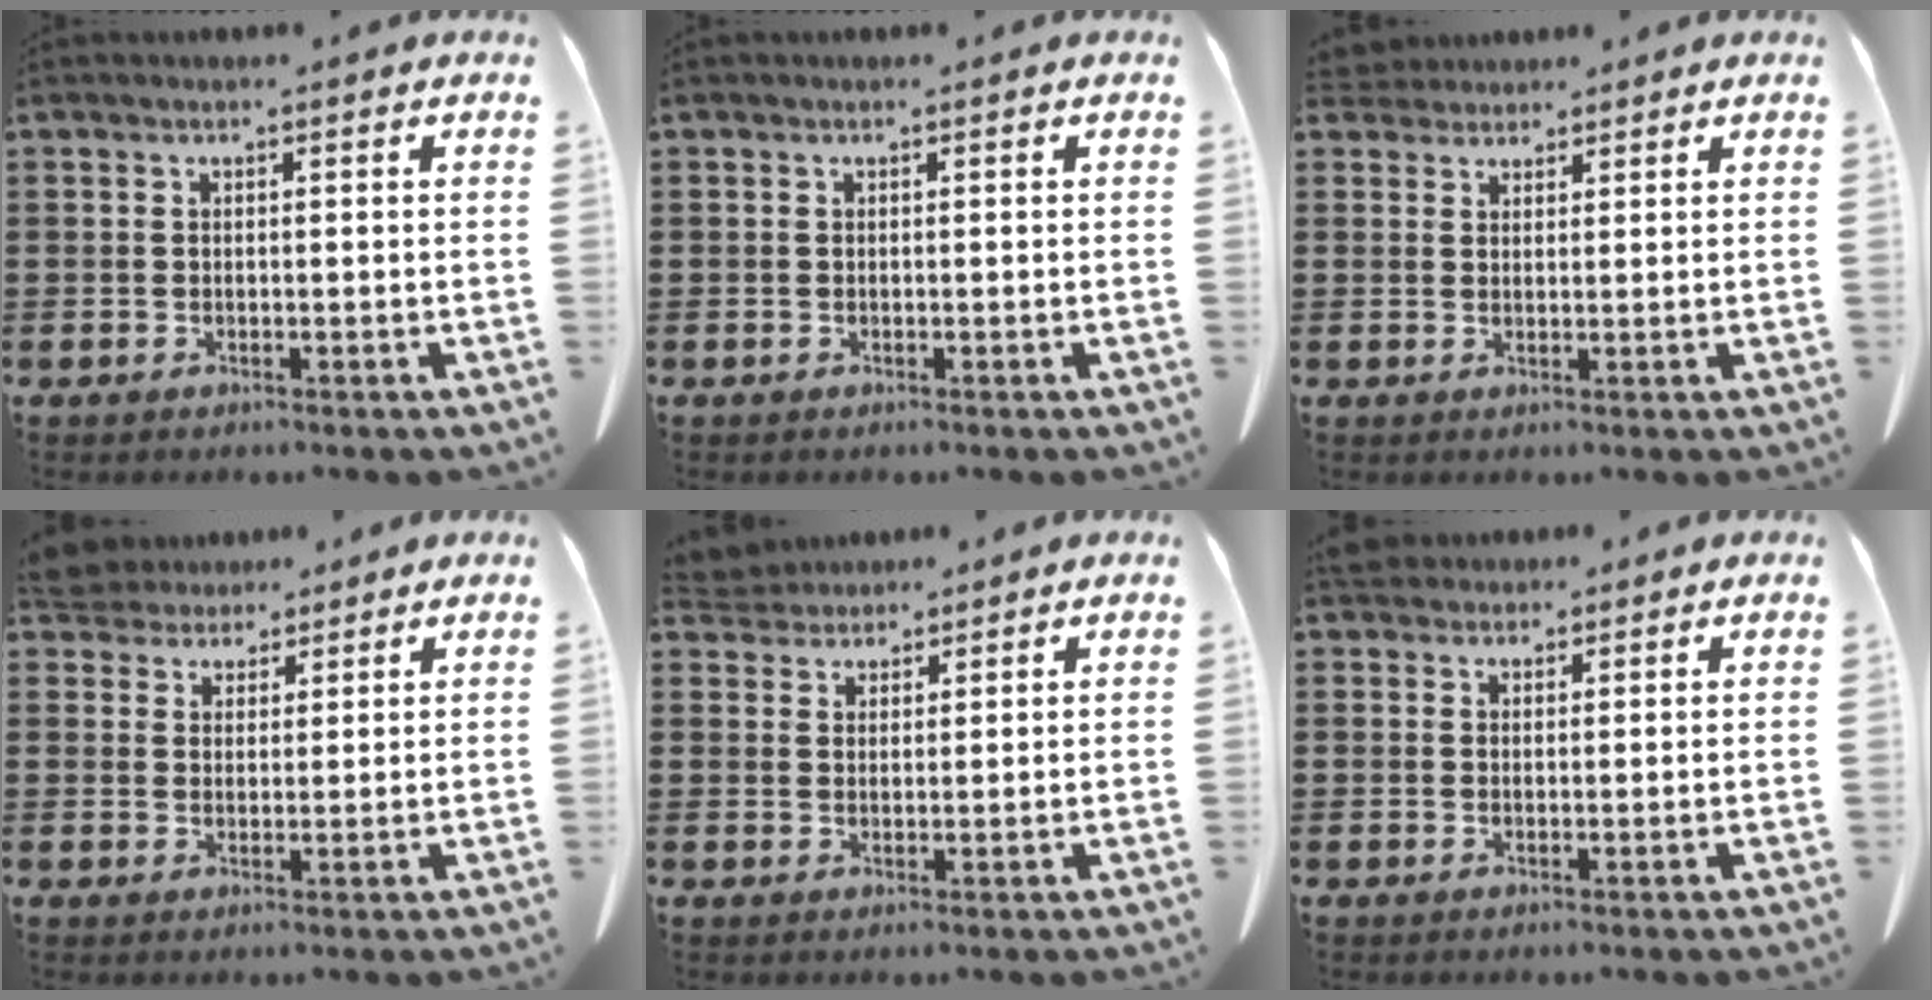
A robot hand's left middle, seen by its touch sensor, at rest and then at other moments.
{"total": 0.0}
{"total": 2.4, "force": [2.3, 0.8, 0.0], "torque": [-0.010, -0.001, 0.045]}
{"total": 4.2, "force": [3.9, 1.4, 0.1], "torque": [-0.020, -0.010, 0.075]}
{"total": 3.7, "force": [3.5, 1.0, 0.3], "torque": [-0.020, -0.009, 0.068]}
{"total": 3.0, "force": [2.7, 1.1, 0.8], "torque": [-0.024, -0.001, 0.054]}